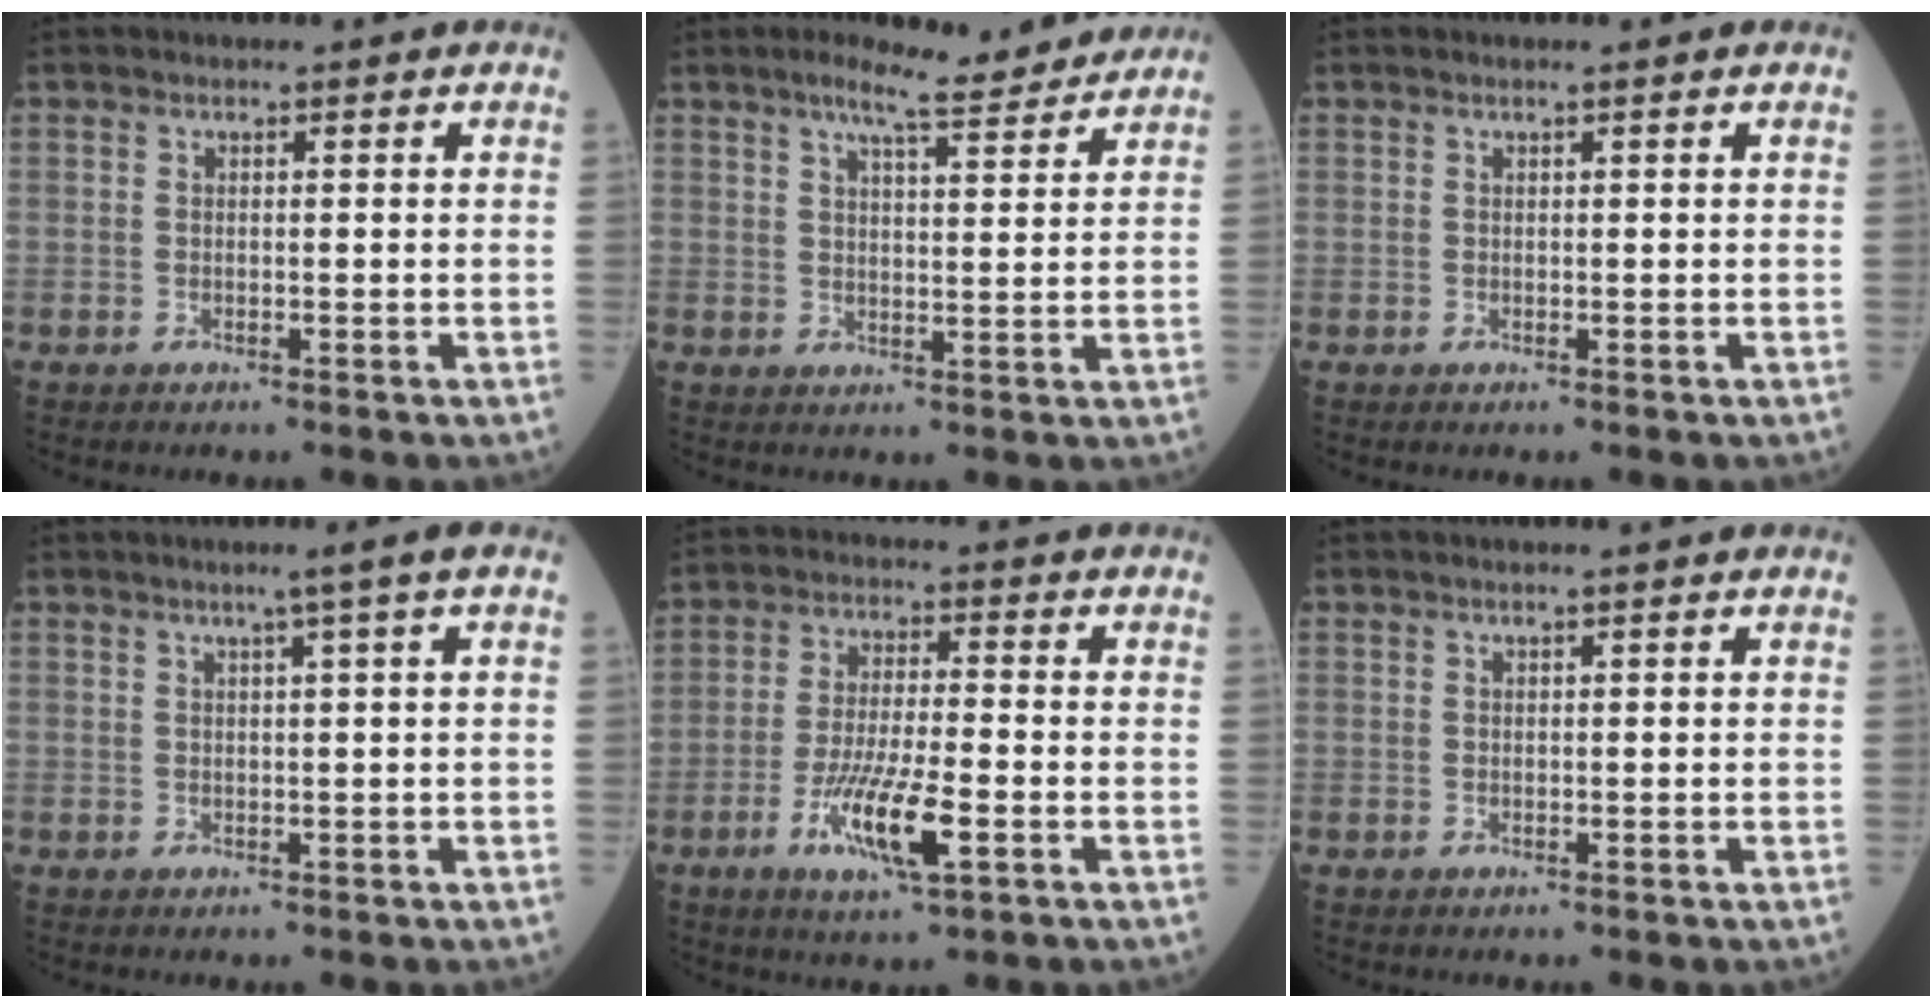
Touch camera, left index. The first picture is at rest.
{"total": 7.6, "force": [6.6, 0.7, 3.7], "torque": [-0.061, 0.010, 0.092]}
{"total": 0.0}
{"total": 2.9, "force": [1.3, -0.9, 2.4], "torque": [-0.039, 0.000, 0.023]}
{"total": 9.3, "force": [-3.8, 1.3, 8.3], "torque": [-0.160, -0.013, -0.071]}
{"total": 0.6, "force": [0.3, -0.2, 0.5], "torque": [-0.015, -0.001, 0.009]}